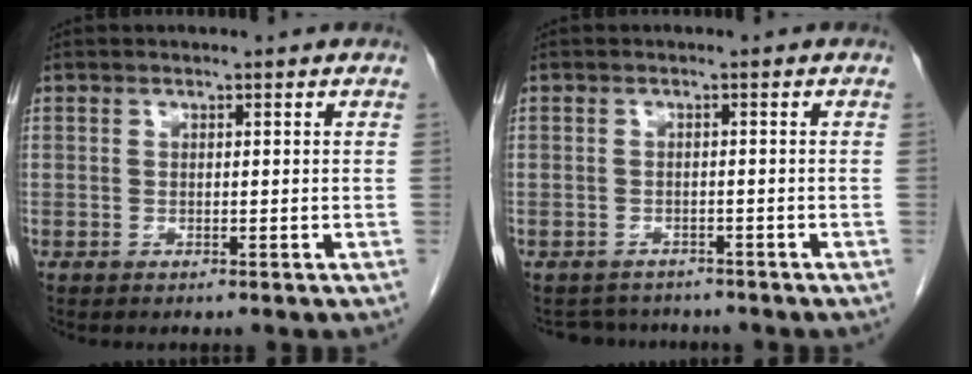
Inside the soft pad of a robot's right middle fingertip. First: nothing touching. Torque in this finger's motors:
{"motor_torque": [-0.28, -0.33, -0.10, -0.02]}